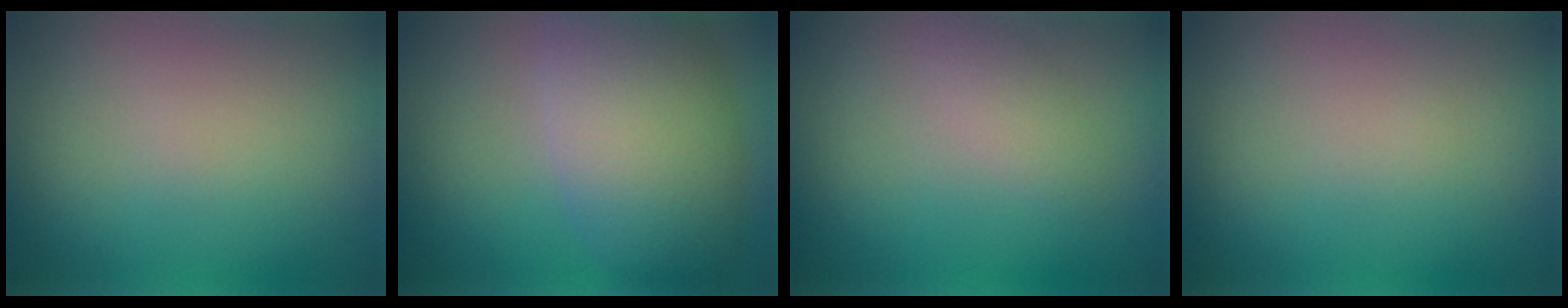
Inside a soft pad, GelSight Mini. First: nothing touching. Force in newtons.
{"total": 8.5, "press": 8.5, "slide": 0.3}
{"total": 1.6, "press": 1.6, "slide": 0.2}
{"total": 0.0}